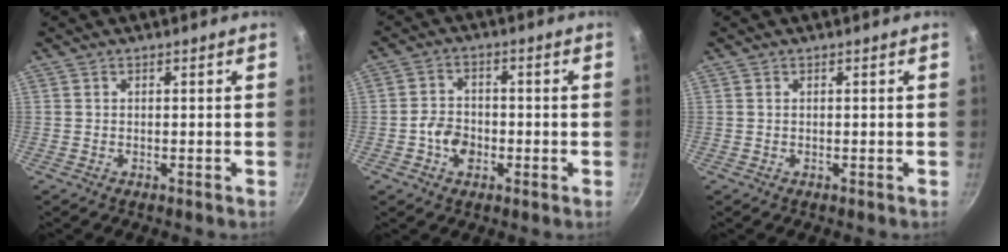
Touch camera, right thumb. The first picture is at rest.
{"total": 5.4, "force": [-1.7, 4.0, 3.2], "torque": [-0.042, 0.018, -0.036]}
{"total": 0.0}